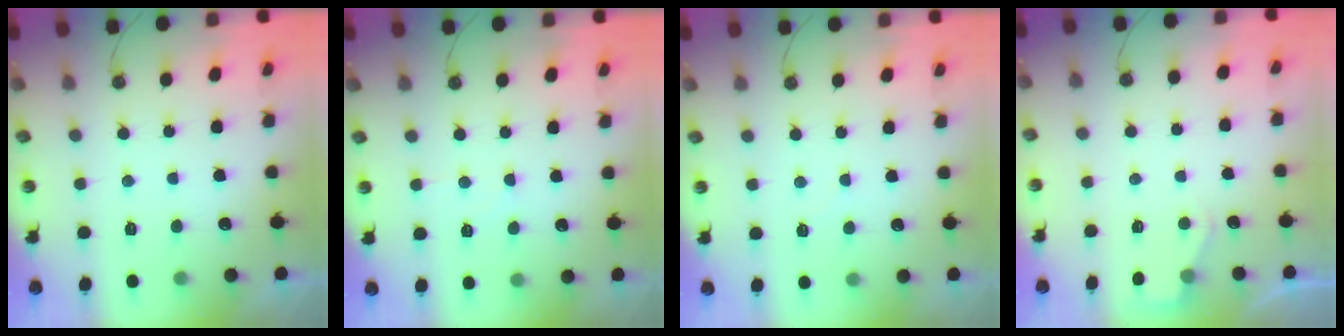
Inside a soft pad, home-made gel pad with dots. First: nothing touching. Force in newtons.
{"total": 5.2, "press": 5.2, "slide": 0.7}
{"total": 2.9, "press": 2.9, "slide": 0.4}
{"total": 2.8, "press": 2.7, "slide": 0.5}